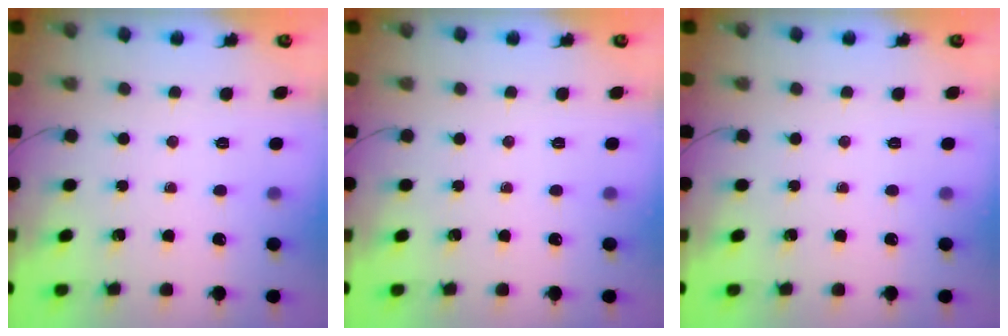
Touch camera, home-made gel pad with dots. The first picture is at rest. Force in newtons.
{"total": 0.0}
{"total": 0.0}